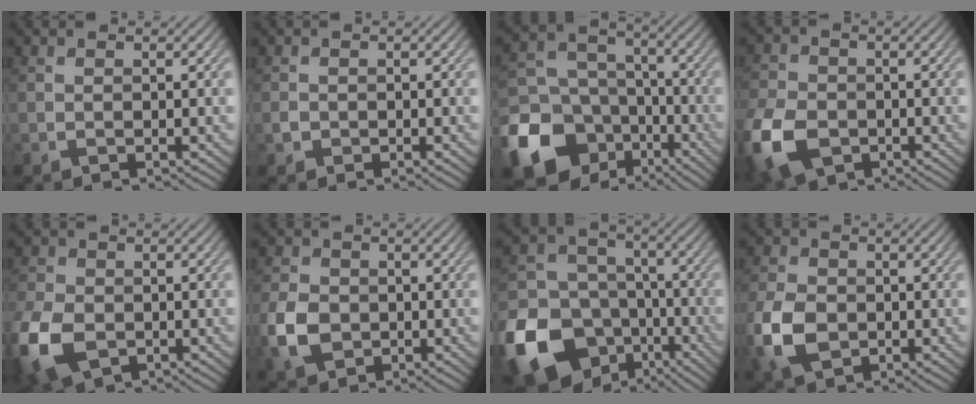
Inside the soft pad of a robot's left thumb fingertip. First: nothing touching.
{"total": 0.9, "force": [-0.3, 0.8, 0.3], "torque": [-0.007, -0.002, -0.010]}
{"total": 17.7, "force": [-8.2, 13.8, 7.3], "torque": [-0.232, -0.044, -0.137]}
{"total": 11.2, "force": [-4.6, 7.6, 6.8], "torque": [-0.193, -0.035, -0.091]}
{"total": 10.4, "force": [-3.7, 7.0, 6.7], "torque": [-0.193, -0.031, -0.069]}
{"total": 6.2, "force": [-1.6, 4.9, 3.6], "torque": [-0.097, -0.009, -0.040]}
{"total": 20.5, "force": [-9.7, 15.8, 8.6], "torque": [-0.230, -0.061, -0.160]}
{"total": 8.2, "force": [-2.3, 5.9, 5.2], "torque": [-0.142, -0.017, -0.055]}